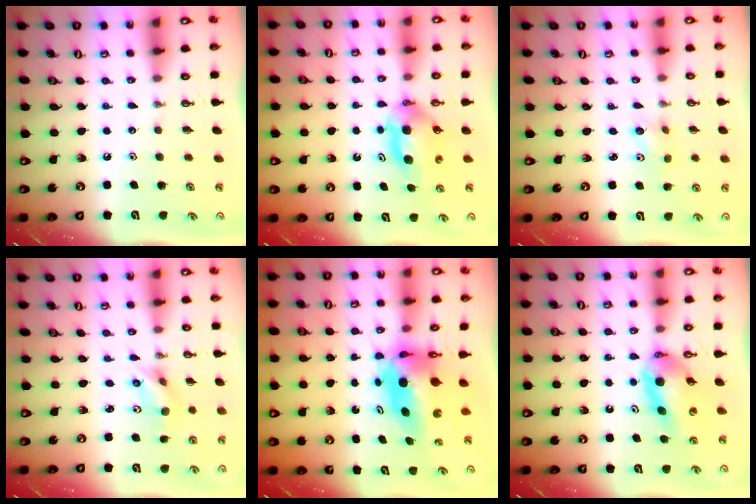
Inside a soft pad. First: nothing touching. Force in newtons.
{"total": 6.0, "press": 5.8, "slide": 1.5}
{"total": 6.2, "press": 5.2, "slide": 3.5}
{"total": 6.9, "press": 2.5, "slide": 6.5}
{"total": 8.2, "press": 8.1, "slide": 0.9}
{"total": 9.8, "press": 9.7, "slide": 1.4}